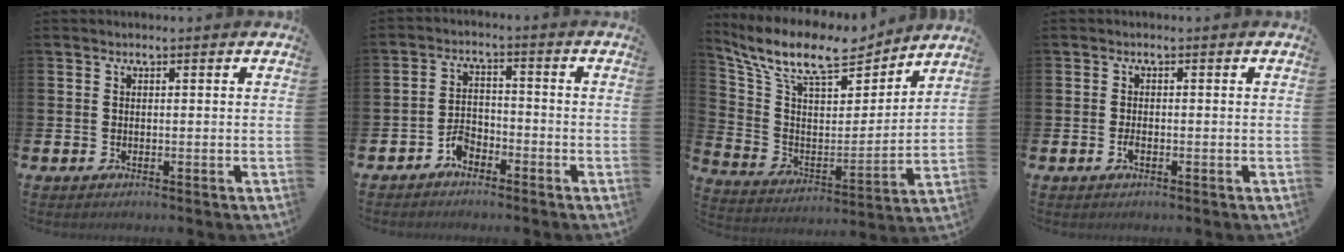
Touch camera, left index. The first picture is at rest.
{"total": 3.2, "force": [-2.7, 1.5, 0.9], "torque": [-0.023, 0.010, -0.056]}
{"total": 11.9, "force": [10.1, 3.7, 5.0], "torque": [-0.138, -0.062, 0.174]}
{"total": 1.4, "force": [-0.5, 0.6, 1.1], "torque": [-0.023, 0.001, -0.010]}